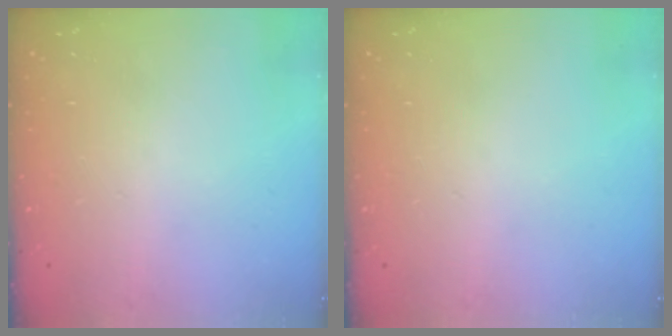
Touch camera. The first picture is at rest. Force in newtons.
{"total": 0.0}